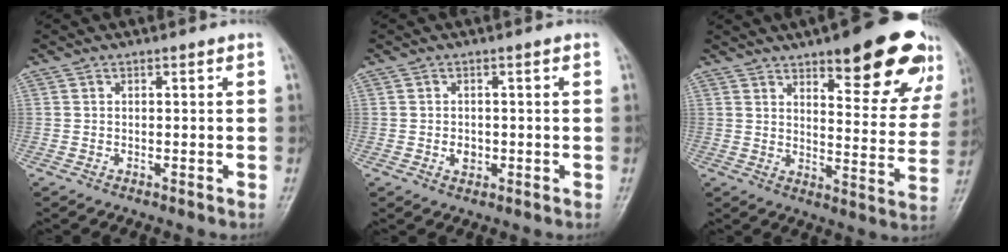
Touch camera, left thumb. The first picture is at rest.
{"total": 2.2, "force": [-0.4, 1.7, 1.2], "torque": [-0.010, 0.002, -0.005]}
{"total": 20.7, "force": [12.6, 6.6, 15.0], "torque": [-0.148, -0.056, 0.164]}